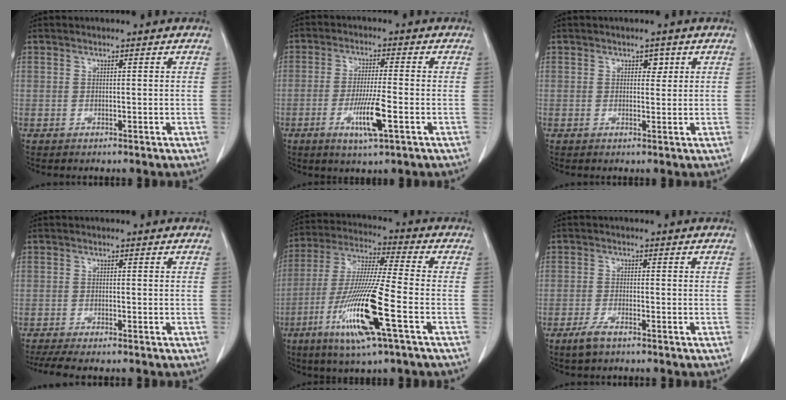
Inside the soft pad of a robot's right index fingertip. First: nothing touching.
{"total": 7.3, "force": [-2.8, 0.3, 6.7], "torque": [-0.127, -0.014, -0.049]}
{"total": 1.5, "force": [0.7, 1.0, 0.9], "torque": [-0.006, 0.000, 0.007]}
{"total": 6.0, "force": [-5.1, 0.7, 3.2], "torque": [-0.043, -0.012, -0.079]}
{"total": 16.0, "force": [-6.2, 0.2, 14.7], "torque": [-0.304, -0.023, -0.118]}
{"total": 2.9, "force": [-2.0, 0.7, 2.0], "torque": [-0.045, -0.004, -0.037]}